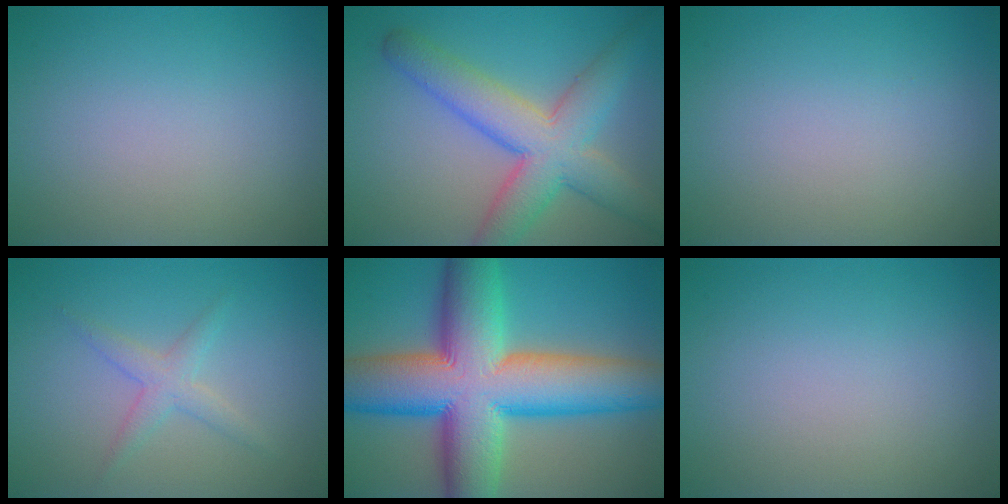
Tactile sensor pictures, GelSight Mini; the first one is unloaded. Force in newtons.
{"total": 7.7, "press": 7.7, "slide": 0.3}
{"total": 0.0}
{"total": 2.0, "press": 2.0, "slide": 0.0}
{"total": 16.5, "press": 16.5, "slide": 0.4}
{"total": 0.0}